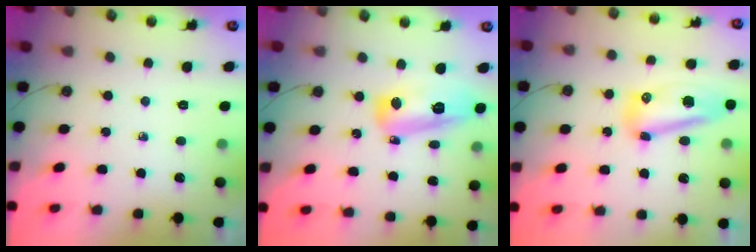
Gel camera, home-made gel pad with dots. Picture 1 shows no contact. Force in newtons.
{"total": 13.2, "press": 13.1, "slide": 1.6}
{"total": 14.1, "press": 14.0, "slide": 1.1}